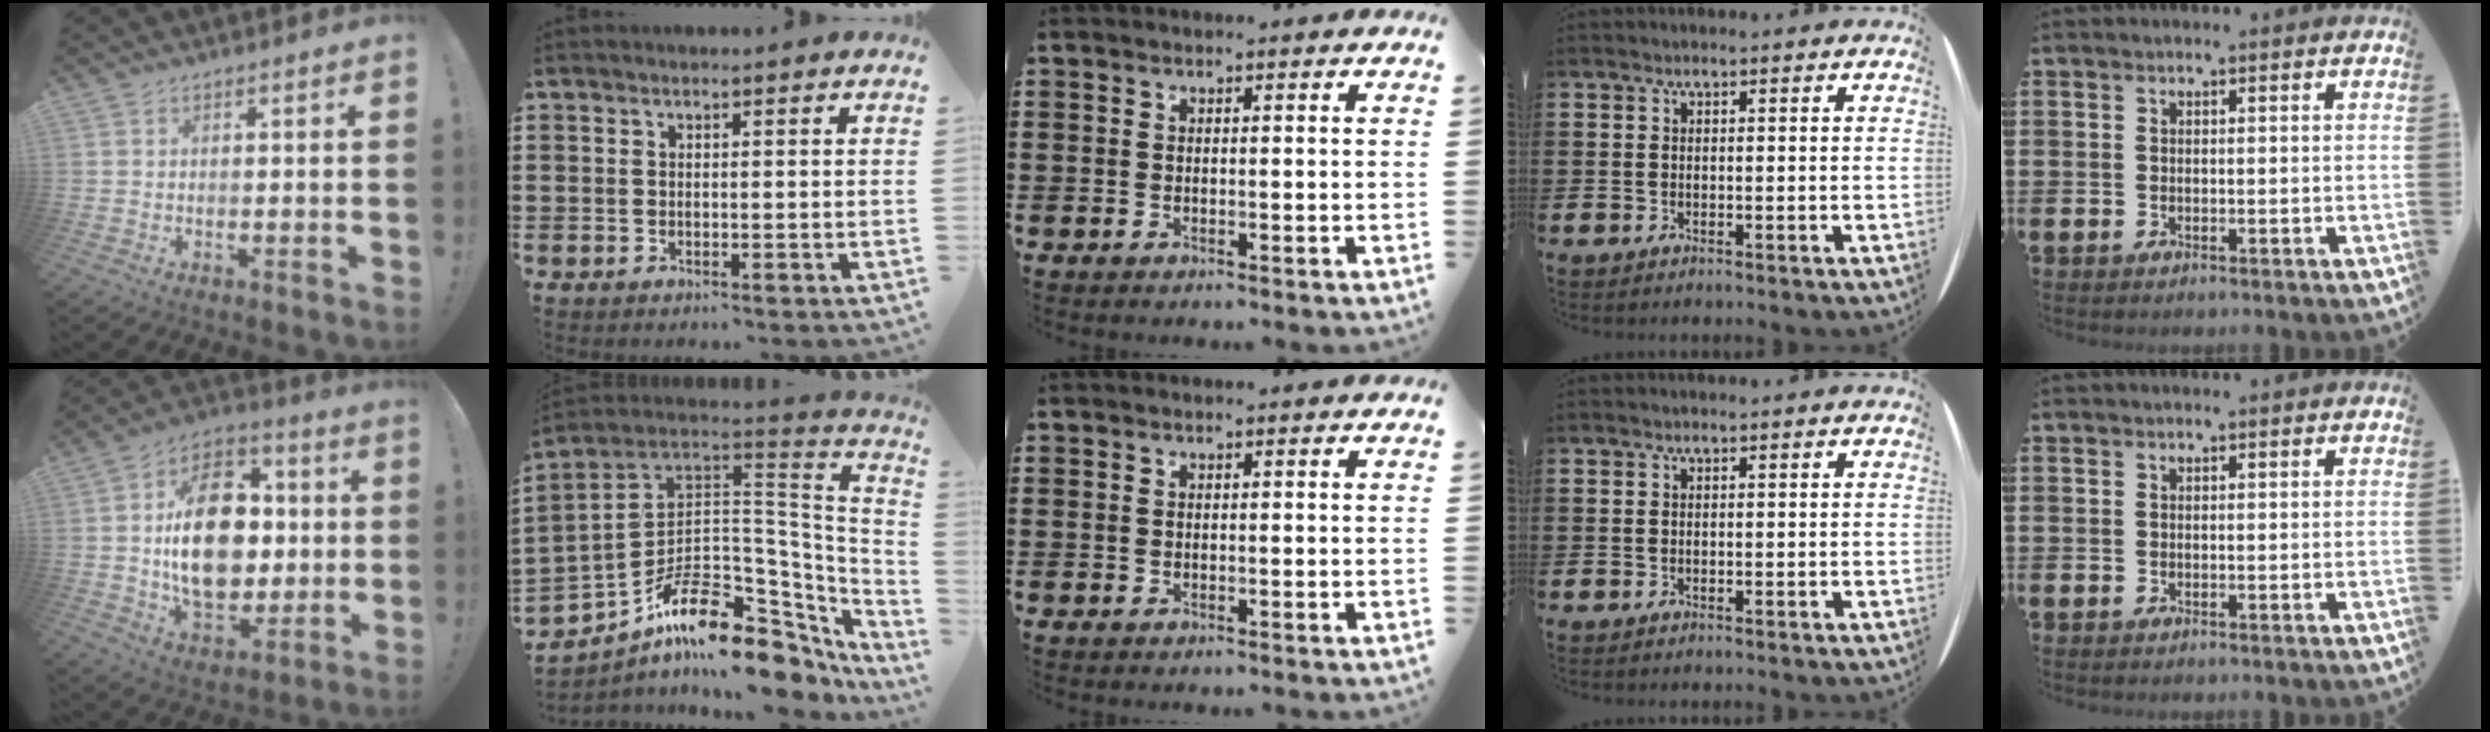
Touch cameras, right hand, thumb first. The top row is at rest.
{"thumb": {"total": 22.9, "force": [0.7, 15.5, 16.9], "torque": [-0.278, 0.006, 0.021]}, "index": {"total": 12.6, "force": [-8.0, 6.0, 7.8], "torque": [-0.146, 0.010, -0.148]}}